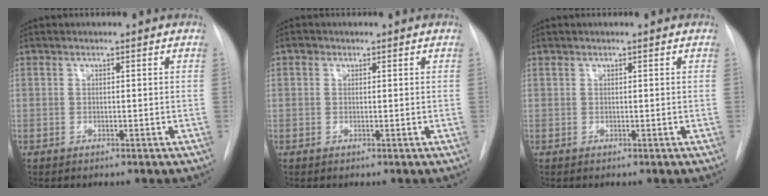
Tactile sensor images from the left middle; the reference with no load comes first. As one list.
[{"total": 0.7, "force": [0.3, 0.6, 0.2], "torque": [0.000, 0.007, 0.003]}, {"total": 0.0}]